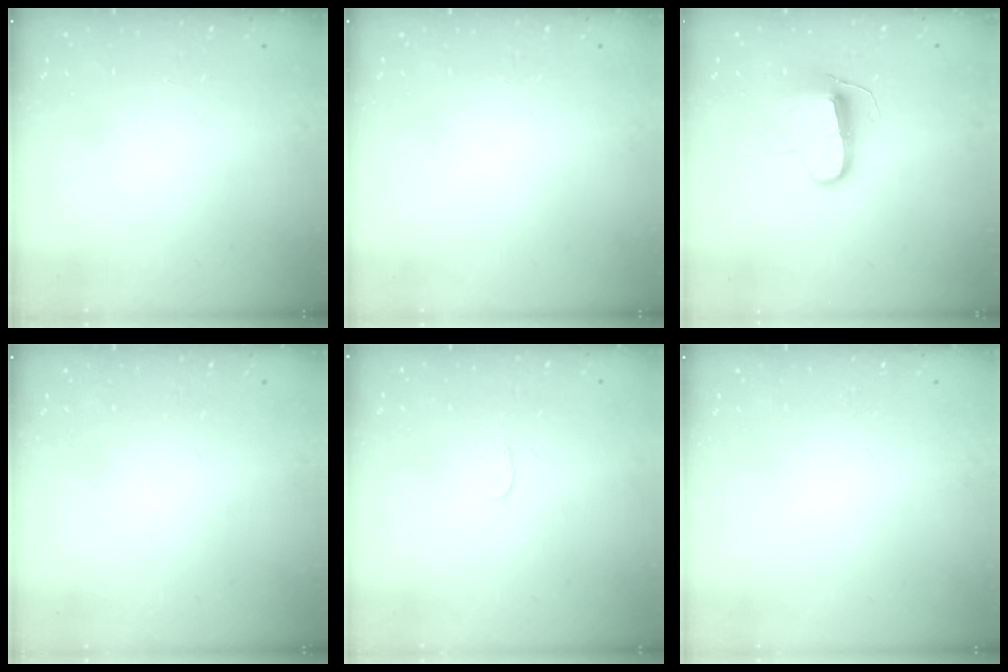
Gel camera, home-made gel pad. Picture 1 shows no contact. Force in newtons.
{"total": 0.0}
{"total": 10.1, "press": 10.1, "slide": 0.4}
{"total": 0.0}
{"total": 3.0, "press": 3.0, "slide": 0.2}
{"total": 0.0}